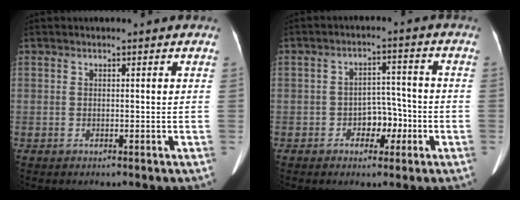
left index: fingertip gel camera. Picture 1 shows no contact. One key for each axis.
{"total": 5.1, "fx": -2.1, "fy": 3.3, "fz": 3.4, "tx": -0.049, "ty": 0.018, "tz": -0.032}